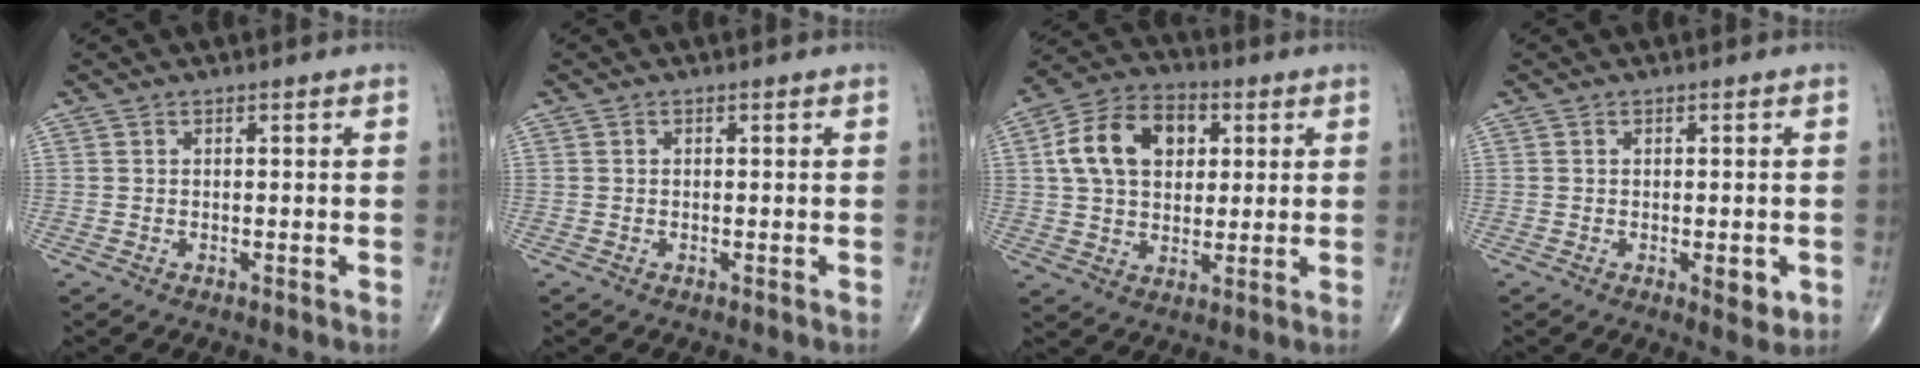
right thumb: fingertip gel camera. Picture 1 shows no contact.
{"total": 0.0}
{"total": 14.2, "force": [3.3, 9.9, 9.6], "torque": [-0.145, 0.010, 0.050]}
{"total": 3.6, "force": [-0.9, 1.5, 3.1], "torque": [-0.033, -0.006, -0.008]}